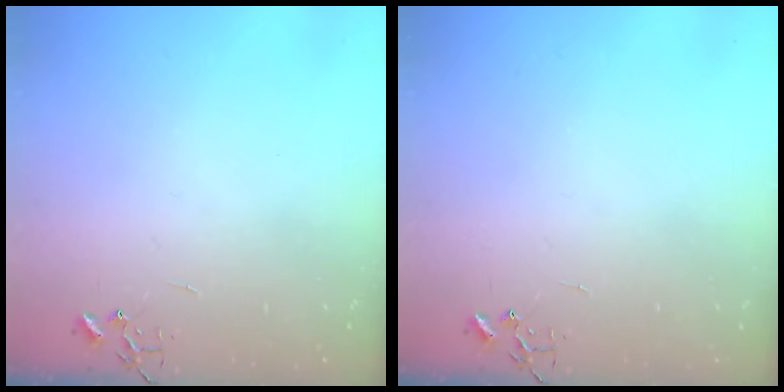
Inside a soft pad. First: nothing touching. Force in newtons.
{"total": 0.0}